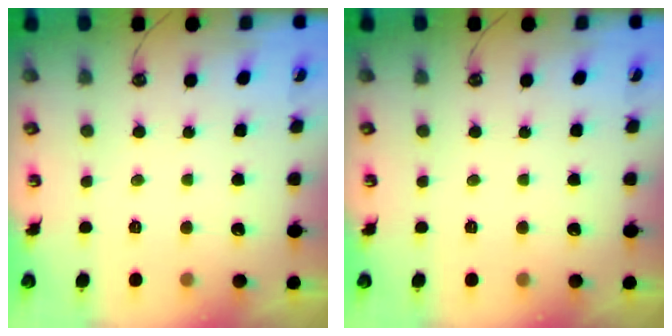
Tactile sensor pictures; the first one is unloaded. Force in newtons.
{"total": 0.0}